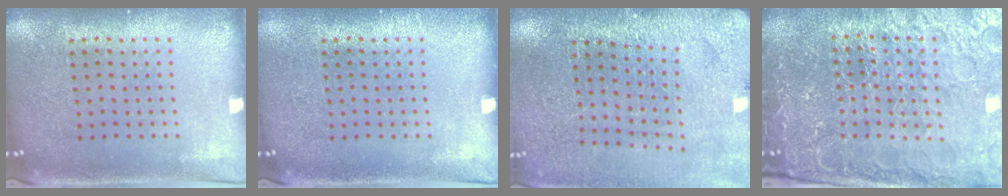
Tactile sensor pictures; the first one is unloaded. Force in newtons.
{"total": 0.0}
{"total": 3.0, "press": 3.0, "slide": 0.4}
{"total": 5.2, "press": 4.8, "slide": 2.0}